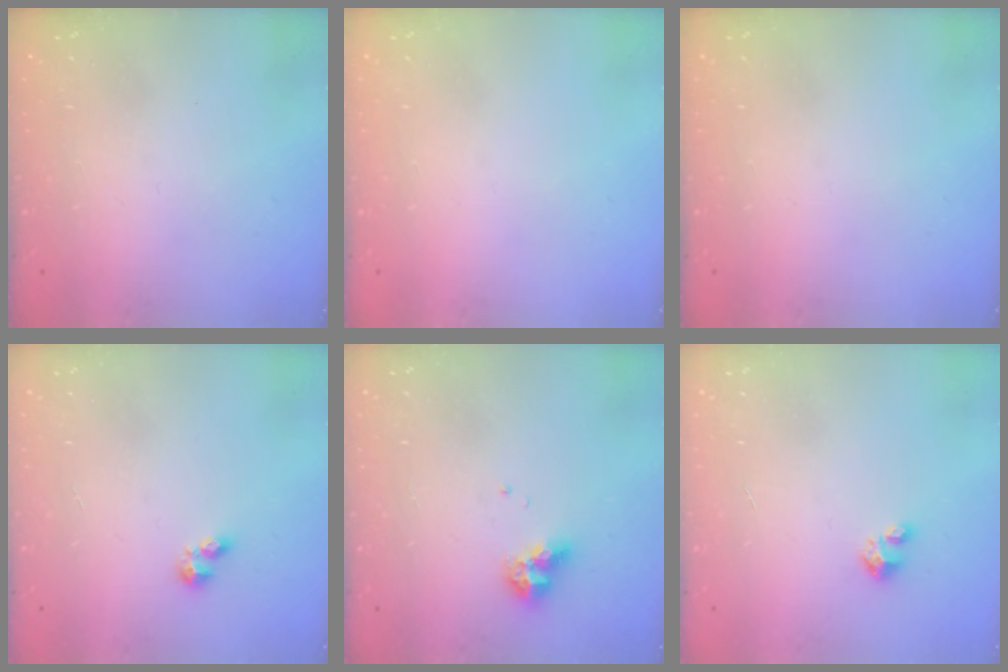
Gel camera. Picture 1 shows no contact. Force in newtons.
{"total": 0.0}
{"total": 0.0}
{"total": 3.2, "press": 3.2, "slide": 0.4}
{"total": 7.9, "press": 7.9, "slide": 0.4}
{"total": 1.7, "press": 1.7, "slide": 0.1}